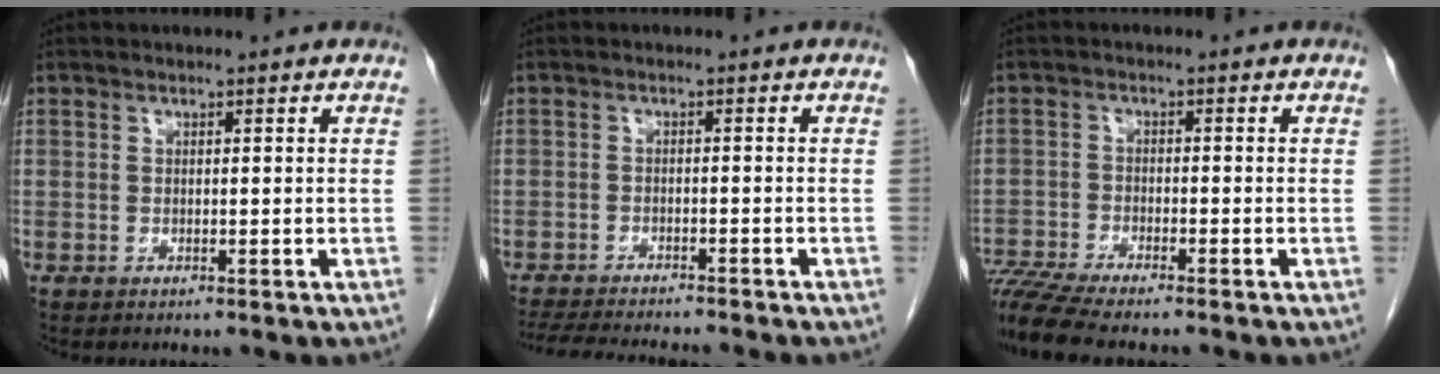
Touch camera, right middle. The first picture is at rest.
{"total": 12.2, "force": [-10.9, 1.3, 5.2], "torque": [-0.075, -0.016, -0.152]}
{"total": 8.8, "force": [-7.8, 0.2, 4.1], "torque": [-0.070, -0.015, -0.132]}